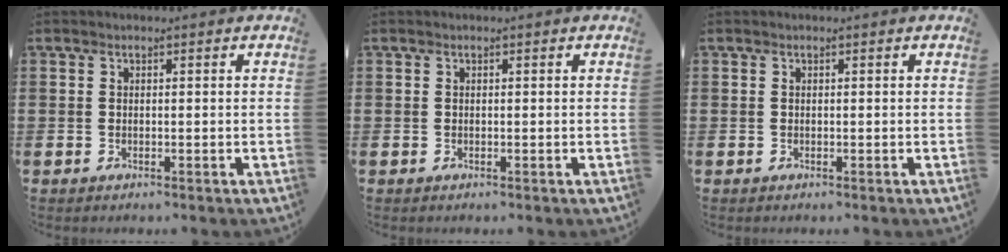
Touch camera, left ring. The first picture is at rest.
{"total": 0.0}
{"total": 0.0}